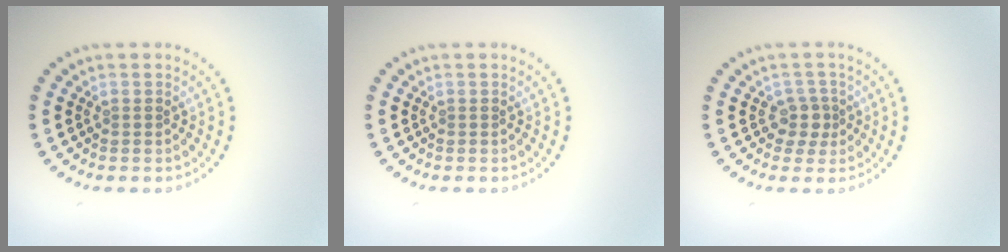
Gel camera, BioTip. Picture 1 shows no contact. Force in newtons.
{"total": 0.0}
{"total": 1.9, "press": 1.5, "slide": 1.2}